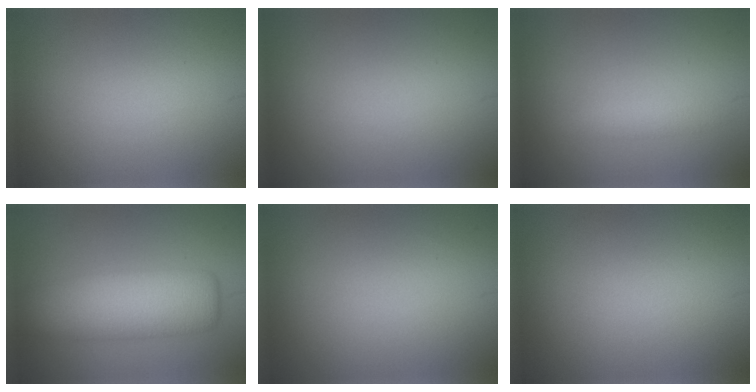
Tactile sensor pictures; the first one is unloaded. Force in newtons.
{"total": 0.0}
{"total": 1.2, "press": 1.2, "slide": 0.1}
{"total": 8.1, "press": 8.1, "slide": 0.2}
{"total": 0.0}
{"total": 0.0}